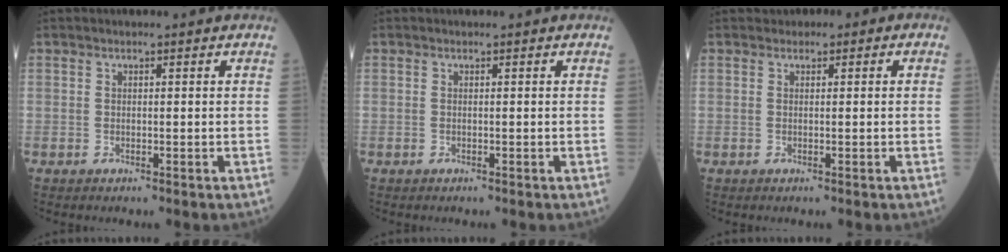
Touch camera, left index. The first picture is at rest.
{"total": 0.0}
{"total": 1.1, "force": [0.3, 0.9, 0.5], "torque": [-0.004, 0.006, -0.001]}